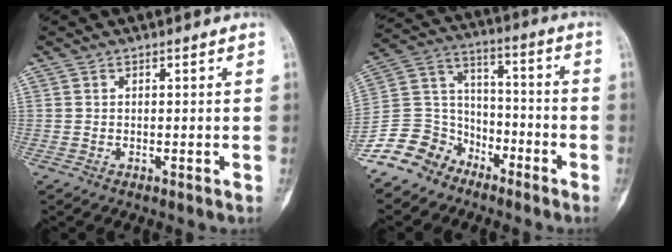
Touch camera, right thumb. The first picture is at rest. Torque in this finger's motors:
{"motor_torque": [1.03, 1.24, -0.39, -0.85, 0.00]}